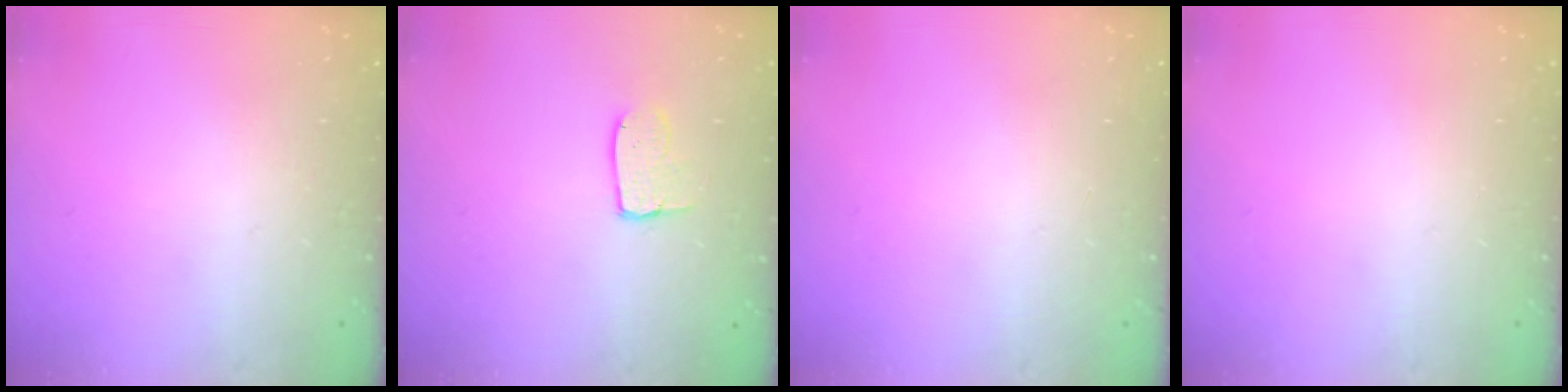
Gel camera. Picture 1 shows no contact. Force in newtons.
{"total": 5.1, "press": 5.1, "slide": 0.4}
{"total": 0.0}
{"total": 0.0}